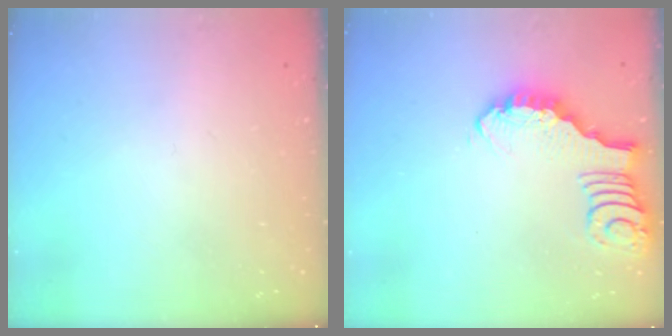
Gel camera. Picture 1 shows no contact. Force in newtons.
{"total": 3.2, "press": 3.2, "slide": 0.3}